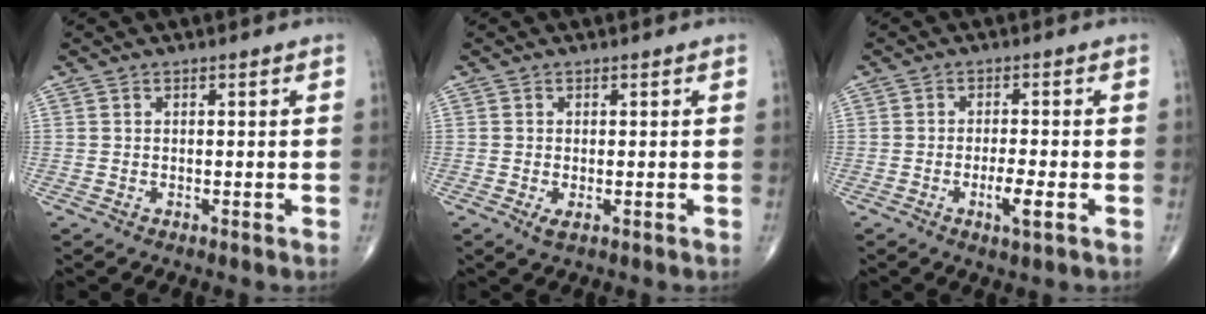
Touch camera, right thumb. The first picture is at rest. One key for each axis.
{"total": 1.5, "fx": -0.5, "fy": 0.6, "fz": 1.3, "tx": -0.030, "ty": -0.006, "tz": -0.008}
{"total": 4.1, "fx": -1.5, "fy": 0.8, "fz": 3.7, "tx": -0.072, "ty": -0.002, "tz": -0.028}